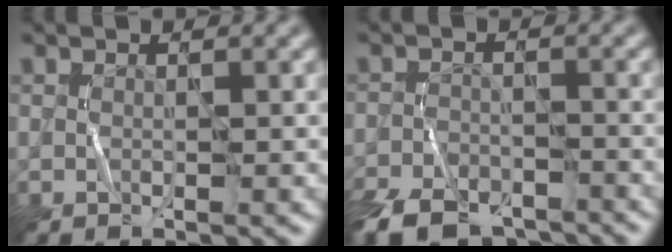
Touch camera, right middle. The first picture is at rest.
{"total": 7.5, "force": [-6.3, 3.1, 2.7], "torque": [-0.052, -0.019, -0.112]}